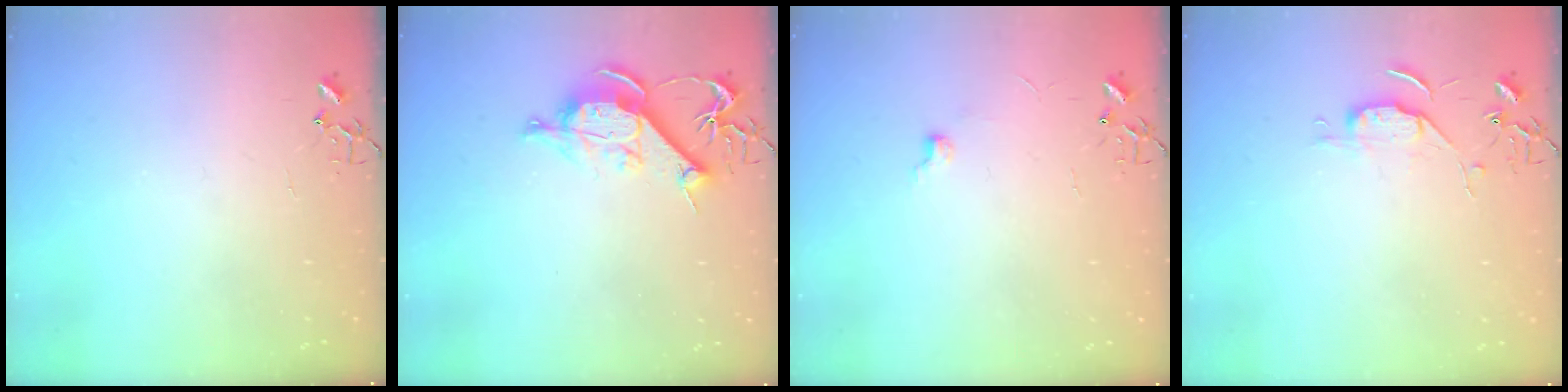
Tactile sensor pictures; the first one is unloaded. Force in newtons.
{"total": 10.0, "press": 10.0, "slide": 0.7}
{"total": 4.7, "press": 4.7, "slide": 0.6}
{"total": 5.1, "press": 5.1, "slide": 0.6}